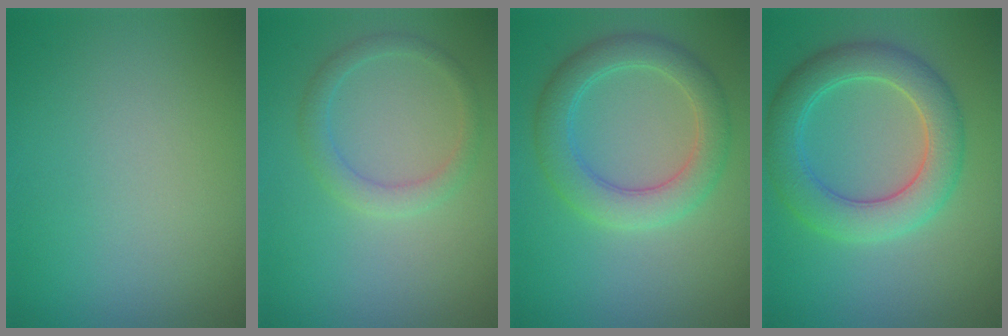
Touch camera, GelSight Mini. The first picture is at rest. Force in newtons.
{"total": 2.1, "press": 2.0, "slide": 0.3}
{"total": 4.4, "press": 4.4, "slide": 0.2}
{"total": 5.6, "press": 5.5, "slide": 0.6}